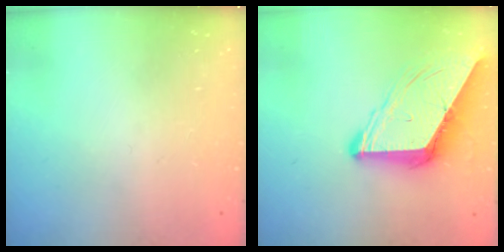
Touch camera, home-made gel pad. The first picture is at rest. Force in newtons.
{"total": 11.4, "press": 11.3, "slide": 1.3}